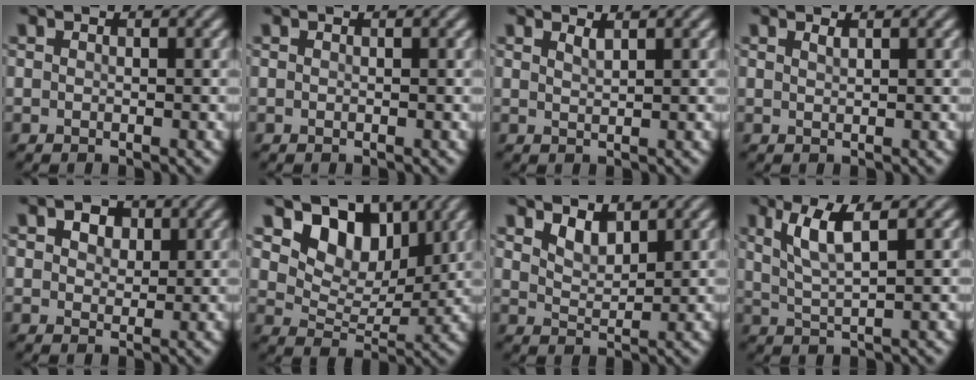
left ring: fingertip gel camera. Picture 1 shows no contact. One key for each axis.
{"total": 0.0}
{"total": 0.9, "fx": 0.8, "fy": 0.2, "fz": 0.5, "tx": -0.005, "ty": -0.001, "tz": 0.014}
{"total": 0.6, "fx": 0.5, "fy": 0.1, "fz": 0.4, "tx": -0.004, "ty": -0.001, "tz": 0.010}
{"total": 3.7, "fx": 1.9, "fy": 2.4, "fz": 2.0, "tx": -0.035, "ty": 0.007, "tz": 0.016}
{"total": 6.8, "fx": 4.1, "fy": 4.3, "fz": 3.4, "tx": -0.058, "ty": -0.012, "tz": 0.069}
{"total": 2.1, "fx": 1.6, "fy": 0.9, "fz": 1.0, "tx": -0.022, "ty": -0.006, "tz": 0.033}
{"total": 3.8, "fx": 1.6, "fy": 0.8, "fz": 3.3, "tx": -0.067, "ty": 0.001, "tz": 0.035}